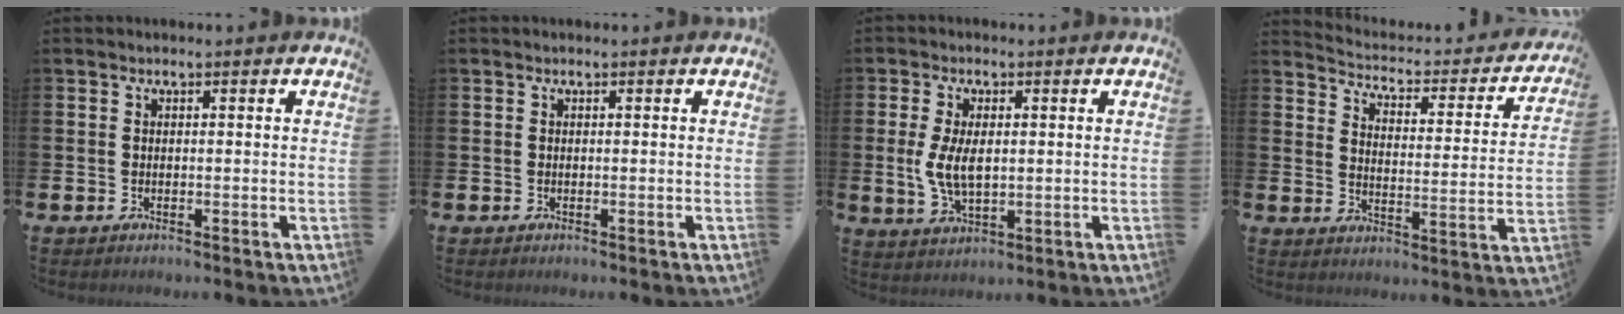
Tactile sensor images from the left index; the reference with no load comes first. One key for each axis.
{"total": 0.0}
{"total": 5.6, "fx": 0.5, "fy": 2.9, "fz": 4.8, "tx": -0.089, "ty": 0.001, "tz": 0.005}
{"total": 3.6, "fx": 3.1, "fy": 1.4, "fz": 1.0, "tx": -0.048, "ty": -0.033, "tz": 0.043}